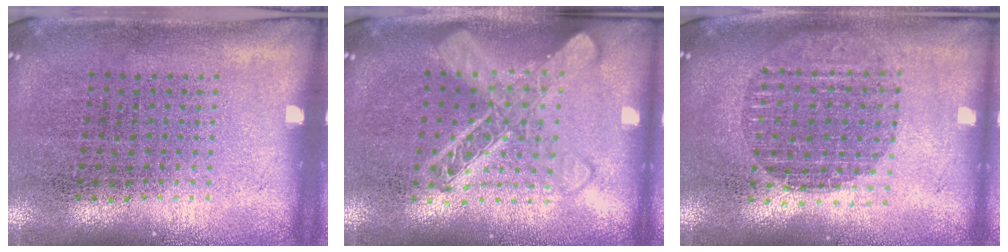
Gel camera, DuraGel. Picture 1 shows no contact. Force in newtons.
{"total": 2.9, "press": 2.8, "slide": 0.5}
{"total": 1.7, "press": 1.5, "slide": 0.8}